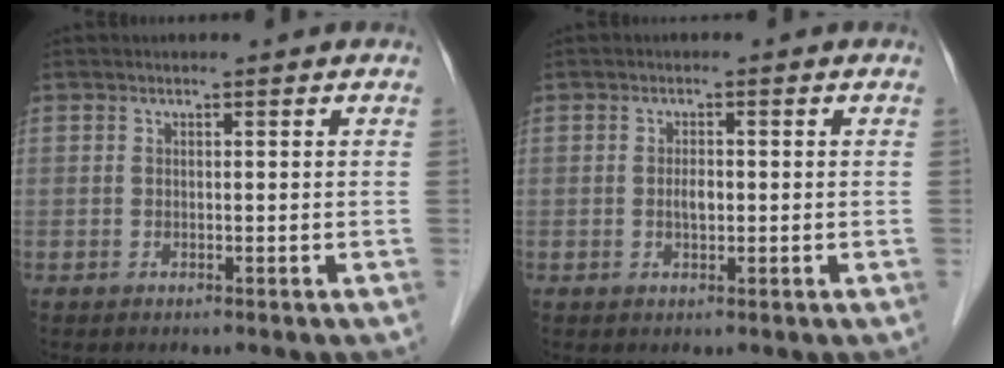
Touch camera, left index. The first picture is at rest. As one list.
[{"total": 1.7, "force": [-0.2, 0.8, 1.5], "torque": [-0.028, 0.001, -0.003]}]